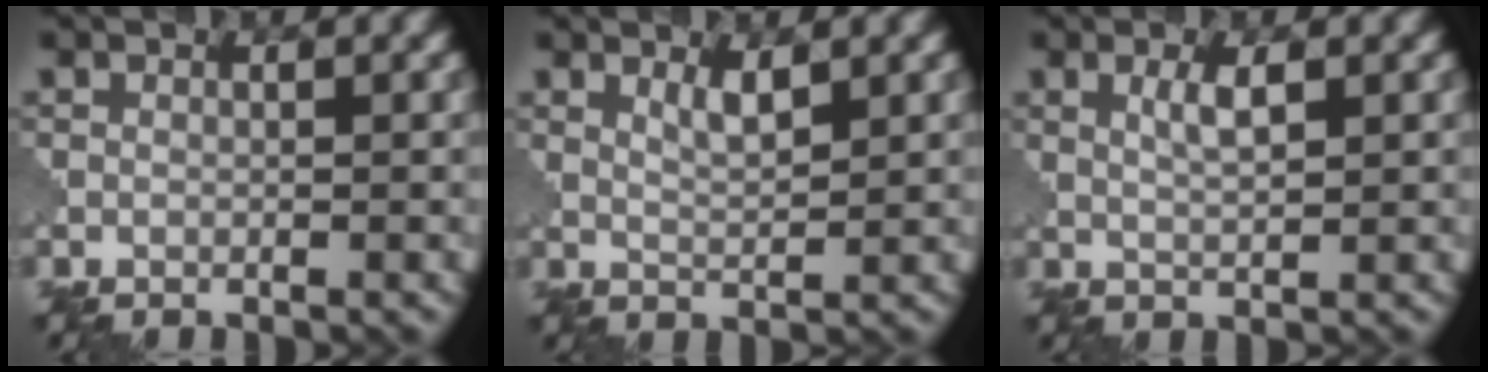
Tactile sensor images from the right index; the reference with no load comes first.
{"total": 1.8, "force": [1.1, 0.3, 1.4], "torque": [-0.027, -0.002, 0.020]}
{"total": 2.0, "force": [0.7, 0.4, 1.8], "torque": [-0.038, 0.001, 0.014]}